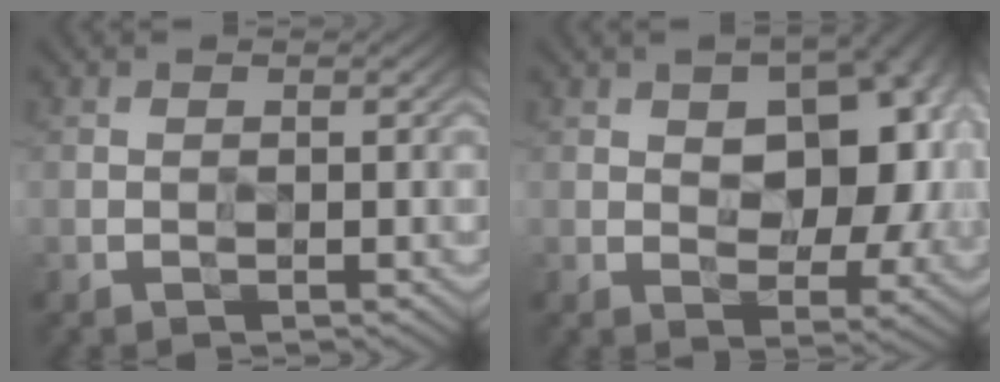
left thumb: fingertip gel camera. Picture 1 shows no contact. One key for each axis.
{"total": 13.7, "fx": 2.2, "fy": 8.3, "fz": 10.7, "tx": -0.118, "ty": 0.003, "tz": 0.045}